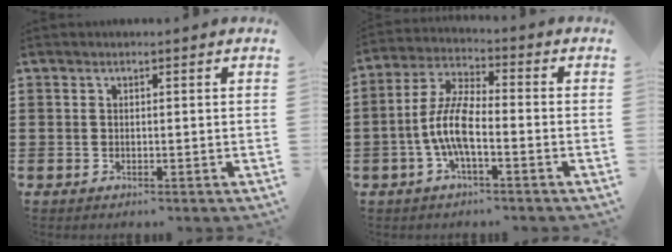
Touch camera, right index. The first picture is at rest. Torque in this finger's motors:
{"motor_torque": [2.14, 0.00, 0.48, 0.21]}